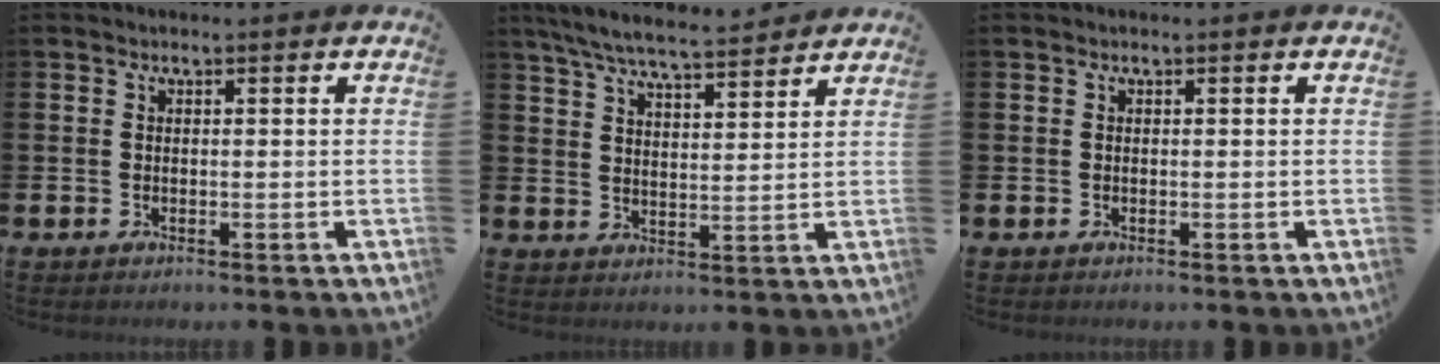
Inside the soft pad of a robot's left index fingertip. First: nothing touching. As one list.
[{"total": 7.0, "force": [6.6, 0.6, 2.1], "torque": [-0.067, -0.031, 0.119]}, {"total": 0.0}]